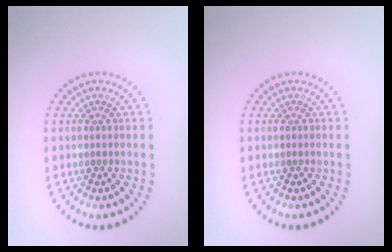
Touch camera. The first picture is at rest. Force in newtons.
{"total": 0.0}